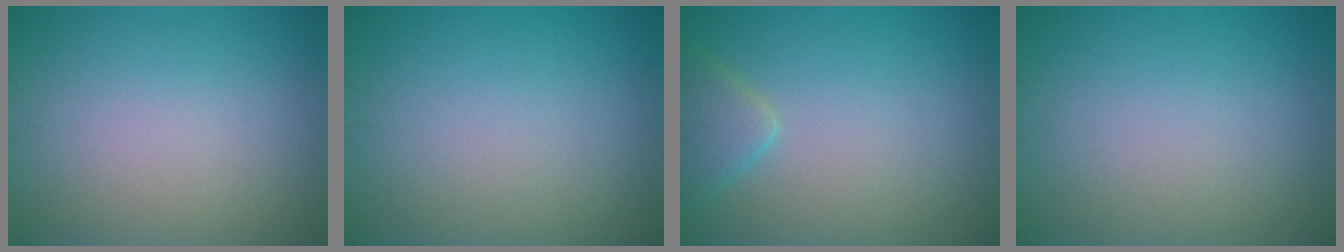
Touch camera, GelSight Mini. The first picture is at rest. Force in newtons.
{"total": 0.0}
{"total": 2.5, "press": 2.5, "slide": 0.2}
{"total": 0.0}